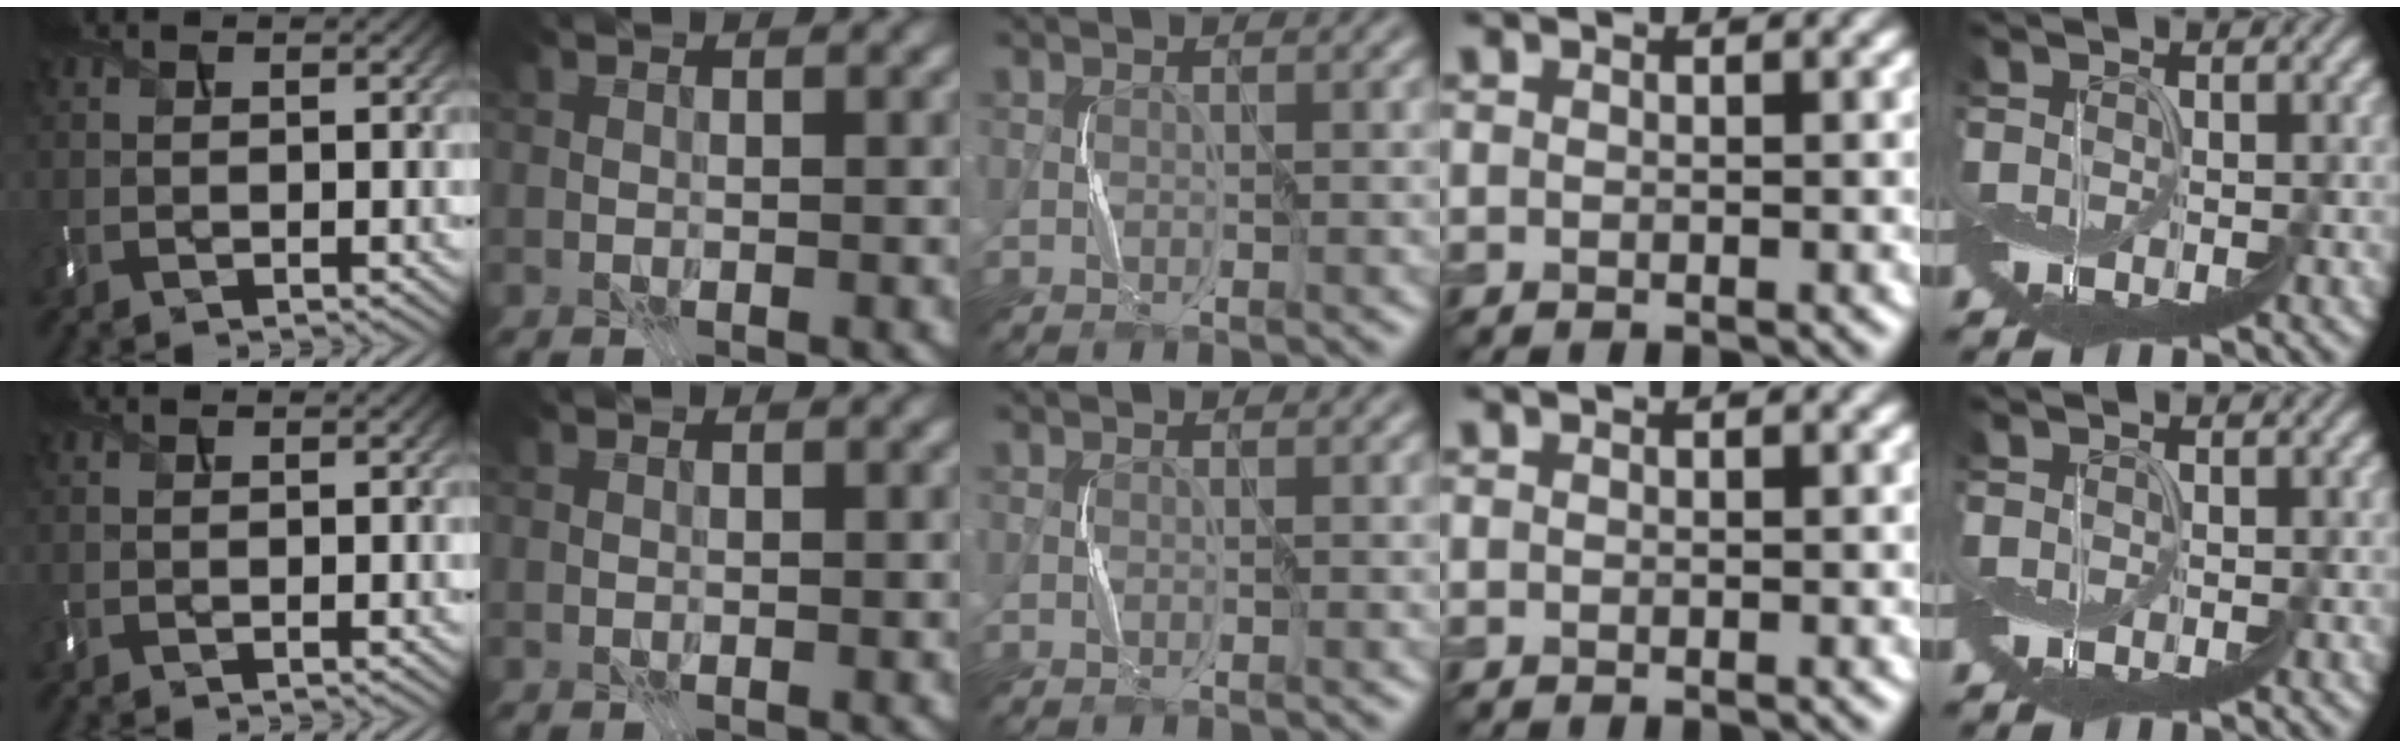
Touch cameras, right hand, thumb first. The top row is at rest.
{}